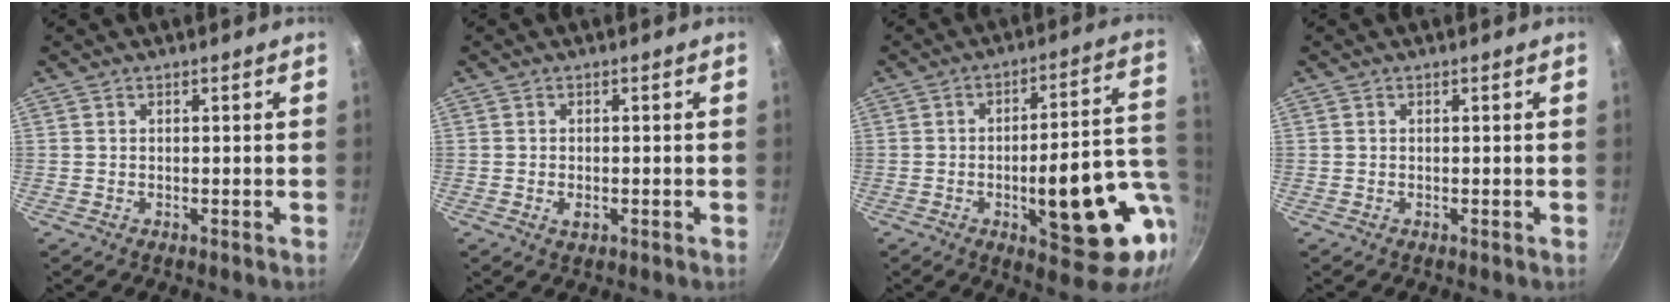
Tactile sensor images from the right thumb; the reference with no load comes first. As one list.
[{"total": 1.9, "force": [-0.5, 1.1, 1.4], "torque": [-0.025, -0.001, -0.008]}, {"total": 20.1, "force": [-4.5, 6.8, 18.3], "torque": [-0.217, 0.025, -0.056]}, {"total": 0.0}]